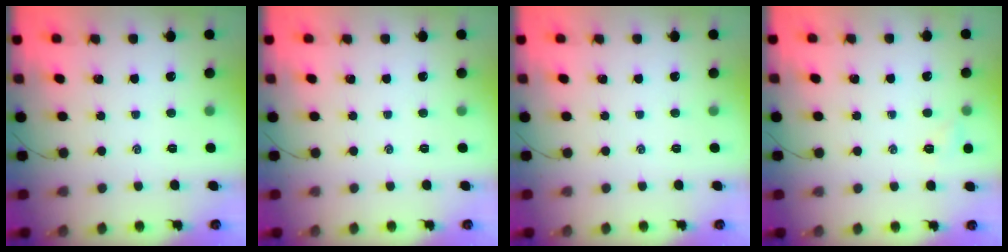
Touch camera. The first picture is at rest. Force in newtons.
{"total": 0.0}
{"total": 0.0}
{"total": 3.6, "press": 3.4, "slide": 1.2}